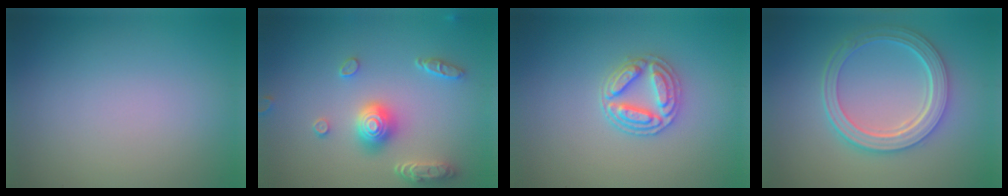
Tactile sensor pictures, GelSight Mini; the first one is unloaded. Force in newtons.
{"total": 4.3, "press": 3.7, "slide": 2.2}
{"total": 3.2, "press": 2.9, "slide": 1.3}
{"total": 5.7, "press": 4.3, "slide": 3.7}